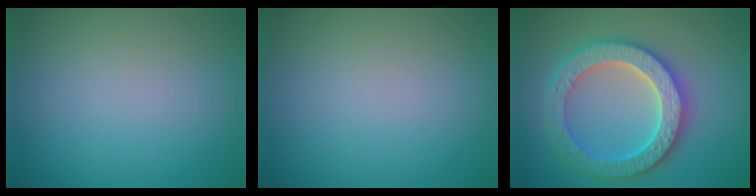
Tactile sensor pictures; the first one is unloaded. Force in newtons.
{"total": 0.0}
{"total": 6.4, "press": 6.2, "slide": 1.3}